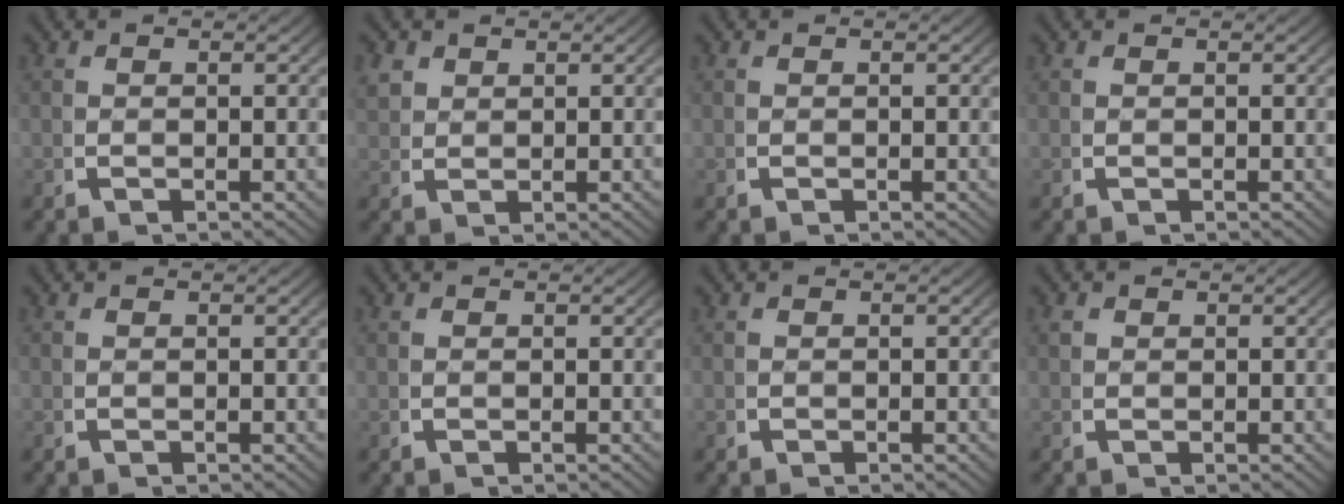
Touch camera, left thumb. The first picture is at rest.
{"total": 2.3, "force": [1.5, 1.5, 0.8], "torque": [-0.017, 0.000, 0.036]}
{"total": 0.0}
{"total": 0.0}
{"total": 0.0}
{"total": 0.0}
{"total": 0.0}
{"total": 0.8, "force": [0.5, 0.6, 0.3], "torque": [-0.006, -0.003, 0.012]}